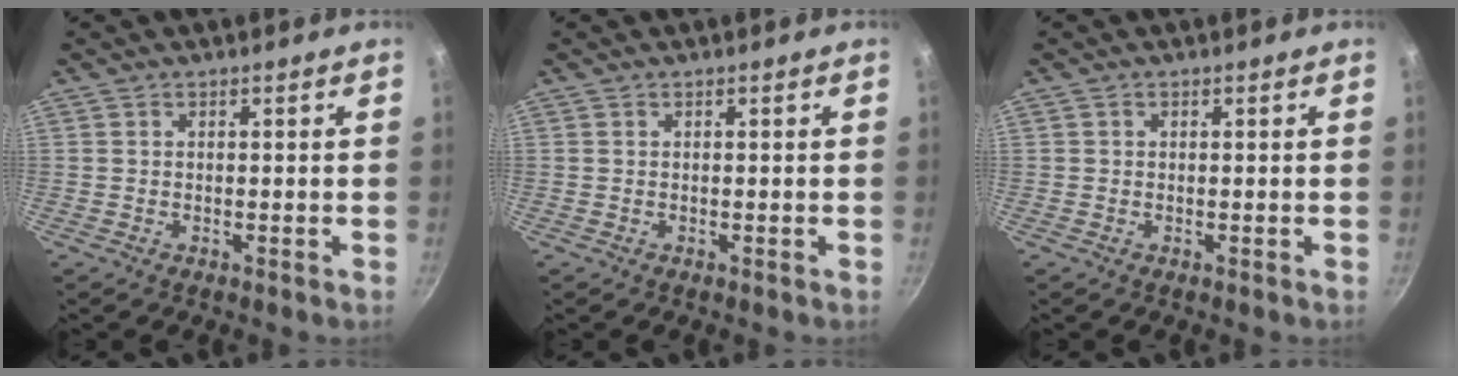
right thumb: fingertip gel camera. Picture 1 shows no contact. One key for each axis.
{"total": 0.0}
{"total": 0.0}